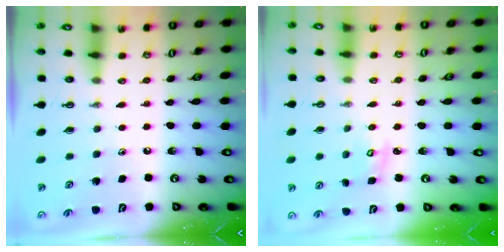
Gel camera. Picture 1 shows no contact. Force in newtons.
{"total": 2.9, "press": 2.9, "slide": 0.2}